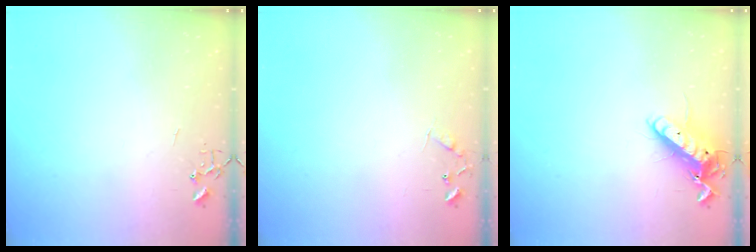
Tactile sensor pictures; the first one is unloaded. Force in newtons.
{"total": 6.5, "press": 6.5, "slide": 0.6}
{"total": 12.5, "press": 12.4, "slide": 1.6}